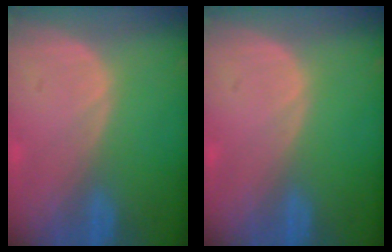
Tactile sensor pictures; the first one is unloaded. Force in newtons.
{"total": 0.0}